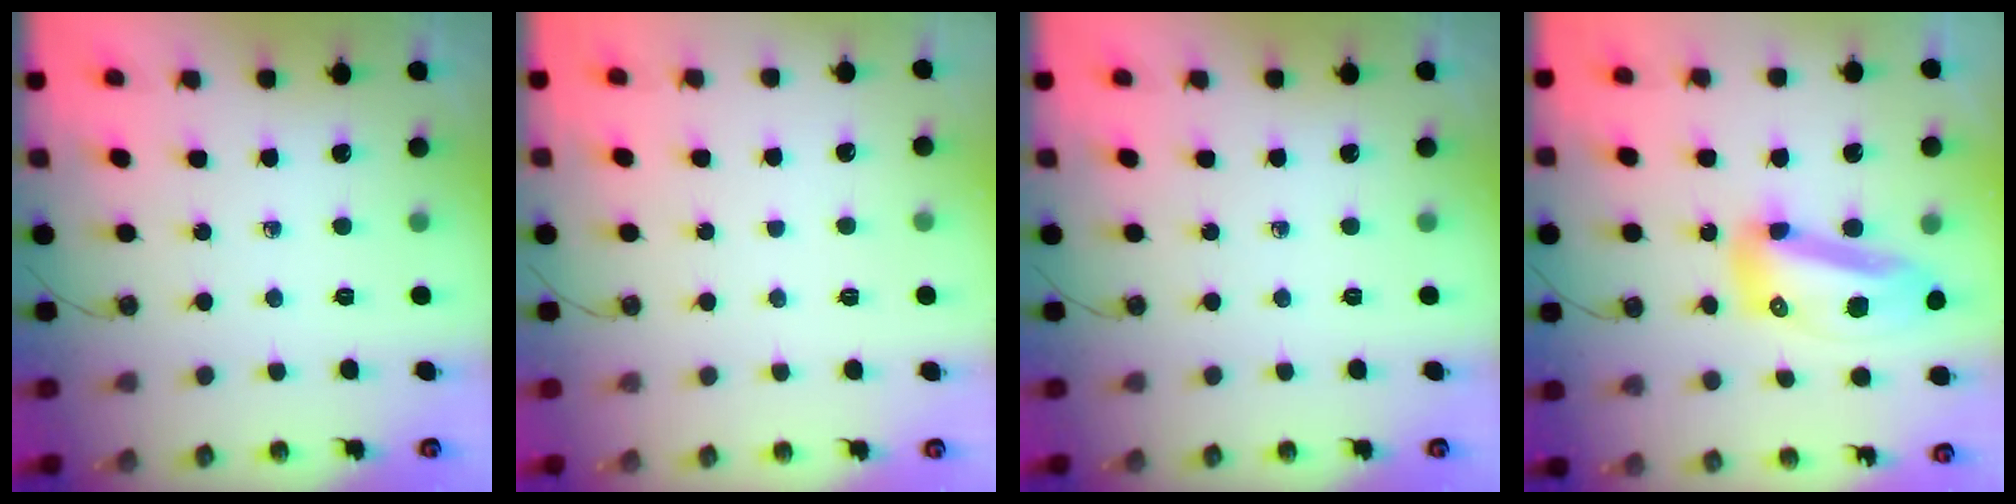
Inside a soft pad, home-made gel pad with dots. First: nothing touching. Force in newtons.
{"total": 1.1, "press": 1.1, "slide": 0.1}
{"total": 0.0}
{"total": 13.3, "press": 13.2, "slide": 1.4}